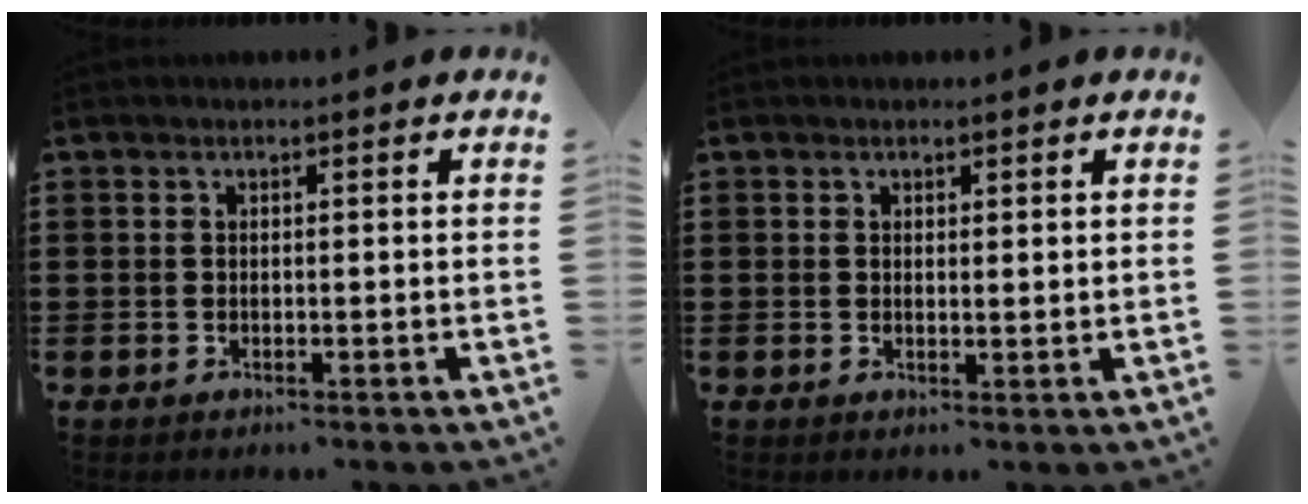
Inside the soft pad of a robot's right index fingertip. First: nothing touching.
{"total": 0.7, "force": [0.5, 0.3, 0.5], "torque": [-0.009, 0.001, 0.009]}